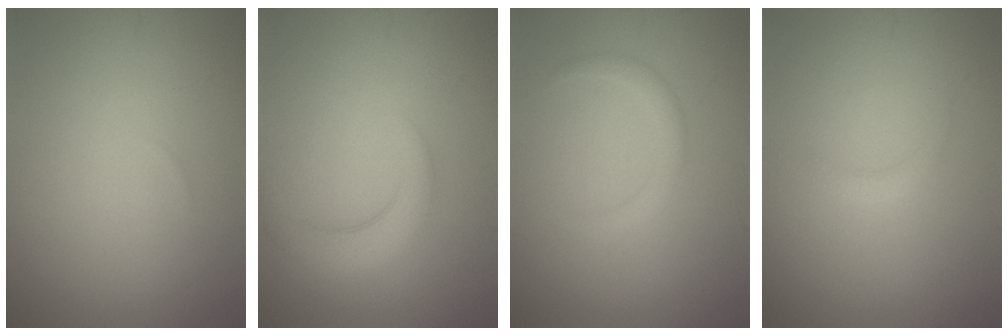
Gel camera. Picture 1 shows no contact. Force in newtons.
{"total": 3.0, "press": 3.0, "slide": 0.3}
{"total": 1.5, "press": 1.5, "slide": 0.1}
{"total": 0.7, "press": 0.7, "slide": 0.0}